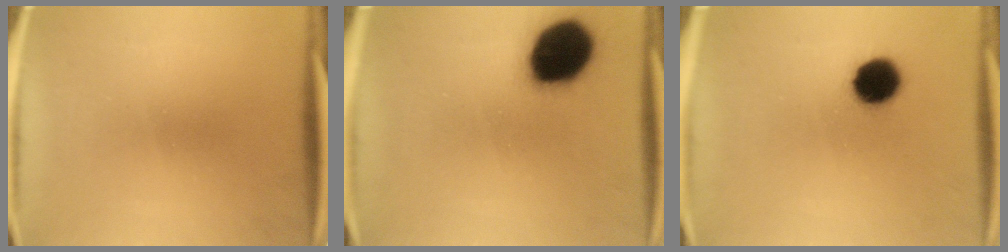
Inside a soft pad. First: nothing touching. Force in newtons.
{"total": 19.1}
{"total": 8.9}